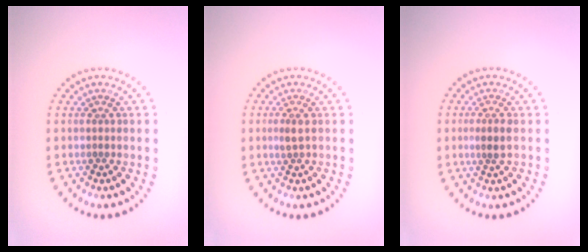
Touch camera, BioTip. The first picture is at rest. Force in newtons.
{"total": 1.1, "press": 1.1, "slide": 0.5}
{"total": 1.6, "press": 1.5, "slide": 0.7}